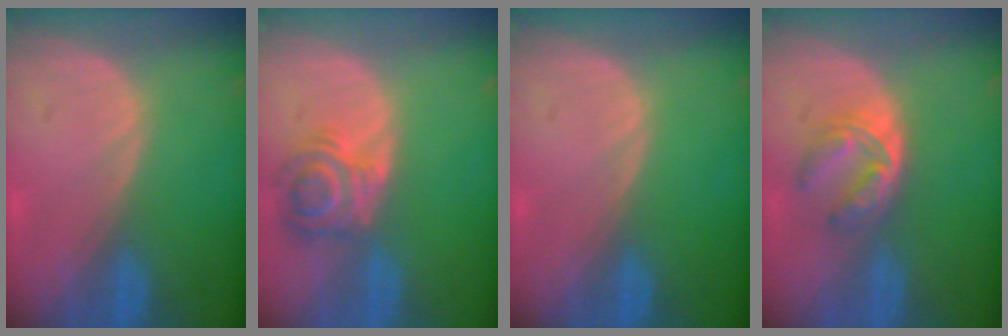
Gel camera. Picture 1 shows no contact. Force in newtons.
{"total": 5.6, "press": 5.5, "slide": 1.0}
{"total": 0.0}
{"total": 6.3, "press": 5.0, "slide": 3.8}